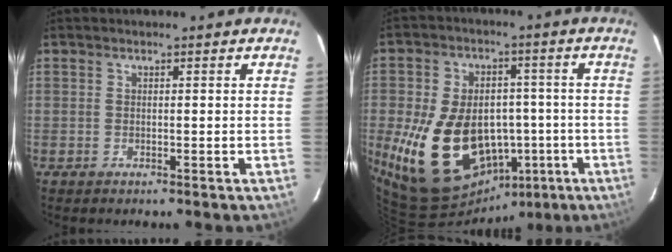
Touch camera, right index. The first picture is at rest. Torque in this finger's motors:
{"motor_torque": [2.14, 0.00, 1.06, 0.17]}